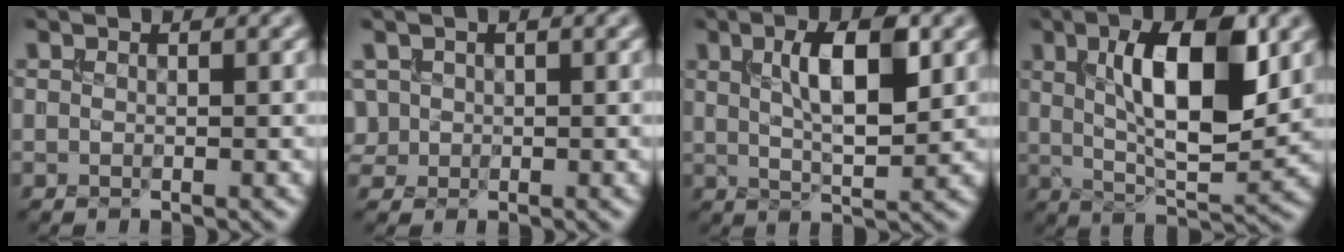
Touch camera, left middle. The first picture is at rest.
{"total": 1.4, "force": [0.1, 1.4, 0.3], "torque": [-0.001, -0.003, 0.006]}
{"total": 5.7, "force": [1.7, 1.8, 5.1], "torque": [-0.090, 0.004, 0.029]}
{"total": 10.0, "force": [2.6, 3.5, 9.0], "torque": [-0.138, 0.003, 0.042]}